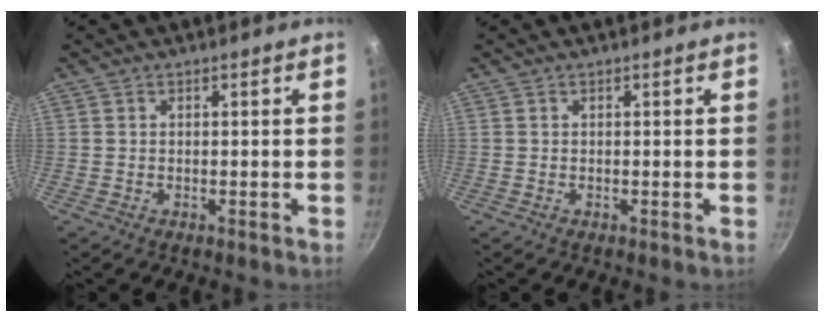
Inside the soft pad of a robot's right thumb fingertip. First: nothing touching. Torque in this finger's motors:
{"motor_torque": [0.00, 0.00, 0.00, 0.00, 0.00]}